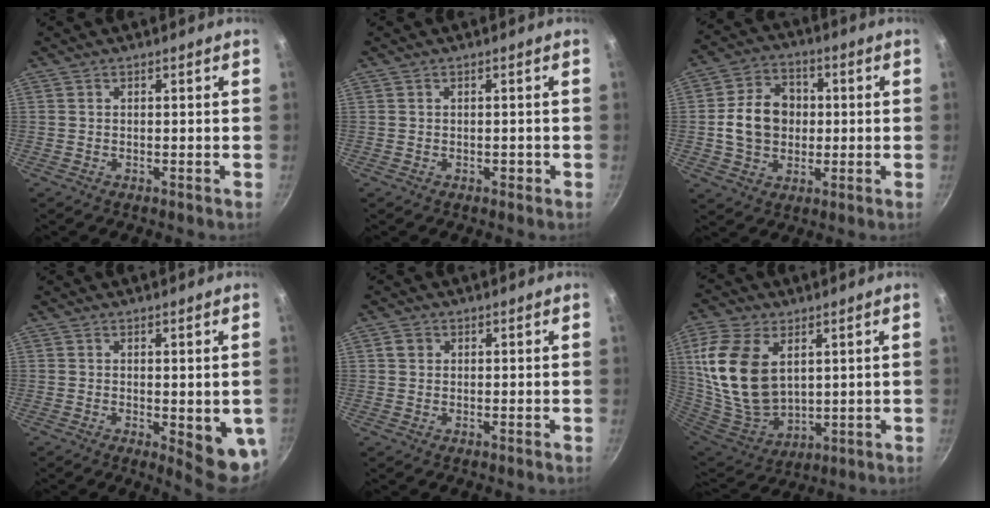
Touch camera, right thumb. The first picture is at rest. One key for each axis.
{"total": 0.8, "fx": -0.3, "fy": 0.6, "fz": 0.4, "tx": 0.000, "ty": 0.004, "tz": -0.002}
{"total": 11.6, "fx": 0.2, "fy": 9.3, "fz": 6.9, "tx": -0.093, "ty": 0.017, "tz": -0.001}
{"total": 8.1, "fx": -1.0, "fy": 2.7, "fz": 7.6, "tx": -0.073, "ty": -0.010, "tz": -0.006}
{"total": 1.7, "fx": 0.4, "fy": 1.5, "fz": 0.7, "tx": -0.006, "ty": 0.004, "tz": 0.005}
{"total": 18.9, "fx": 5.1, "fy": 11.9, "fz": 13.8, "tx": -0.265, "ty": -0.029, "tz": 0.112}